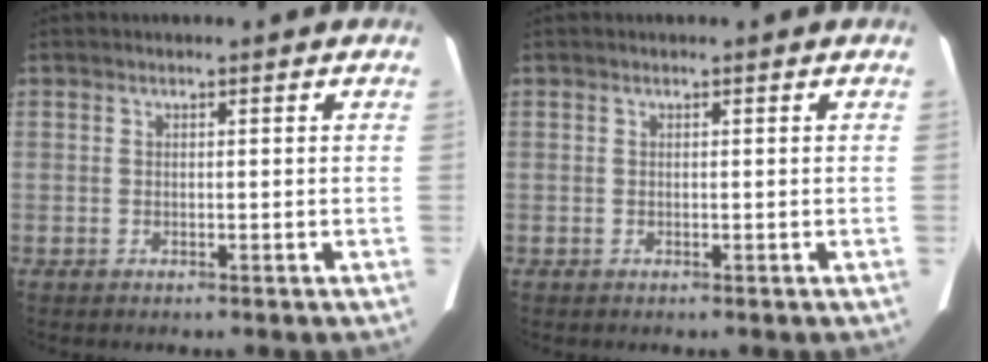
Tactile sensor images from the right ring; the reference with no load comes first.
{"total": 0.0}